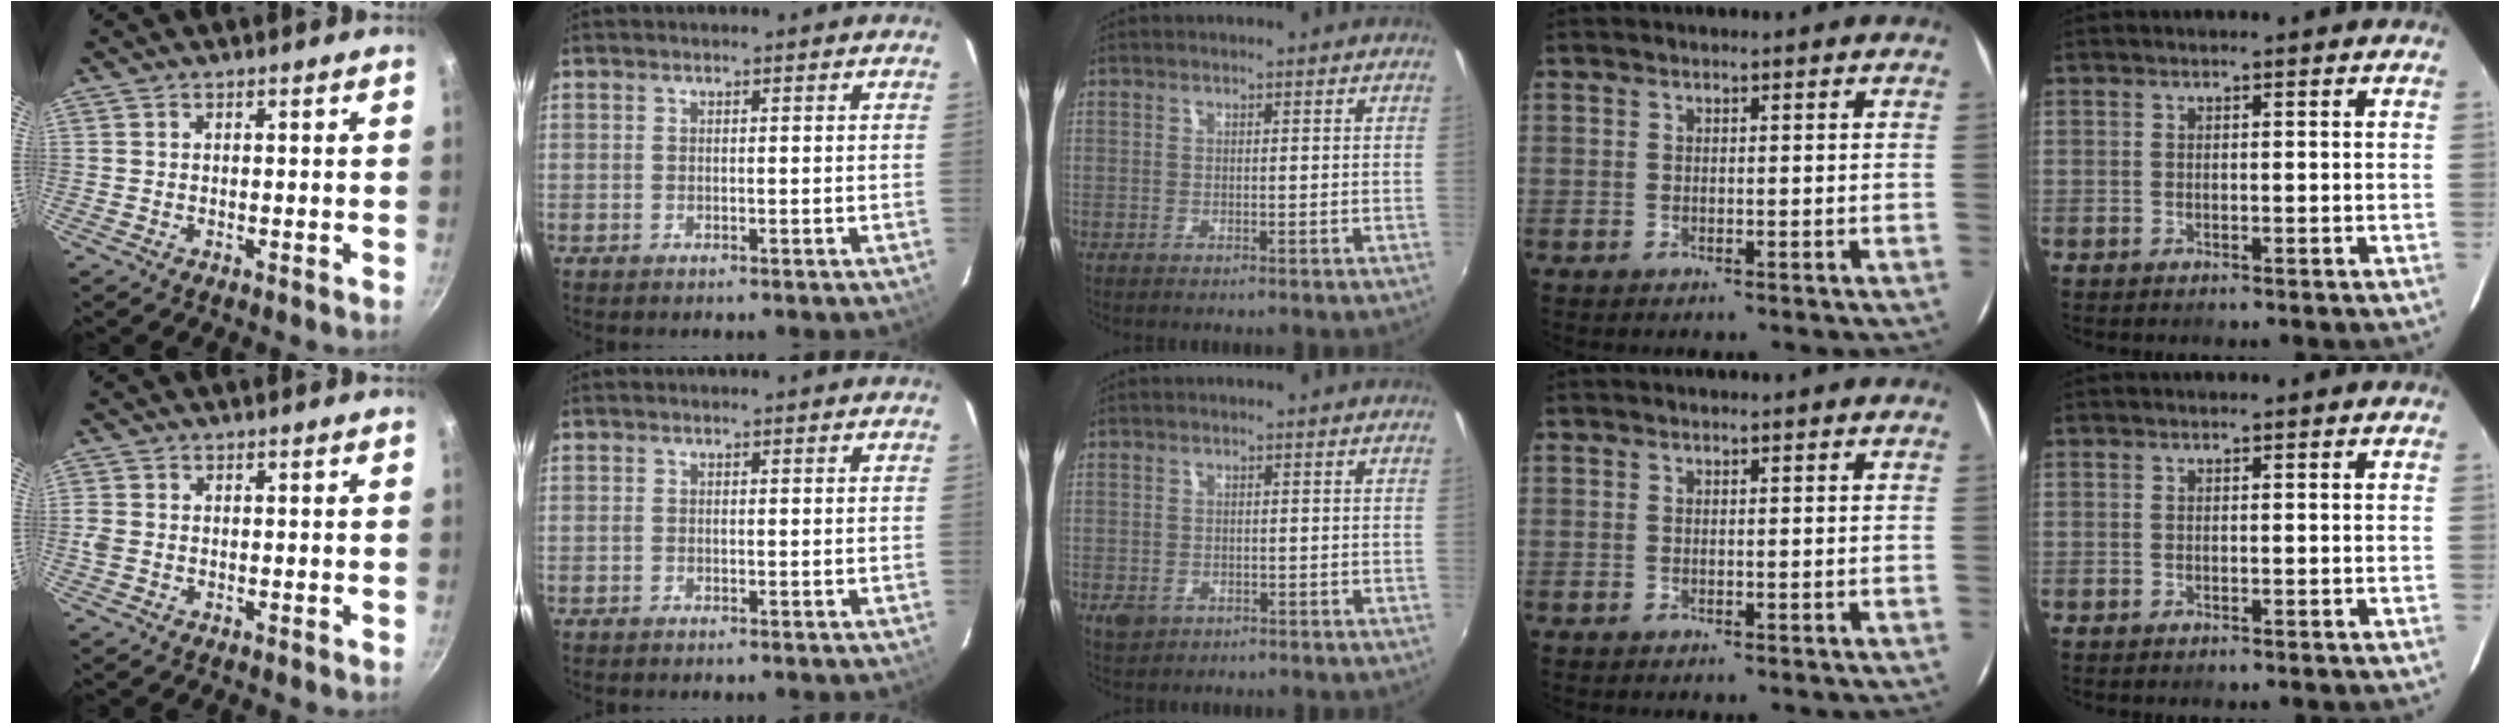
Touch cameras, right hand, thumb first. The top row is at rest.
{"thumb": {"total": 1.8, "force": [-0.4, 1.5, 1.0], "torque": [-0.022, 0.001, -0.009]}, "middle": {"total": 3.1, "force": [-1.3, 2.4, 1.5], "torque": [-0.028, -0.005, -0.018]}}